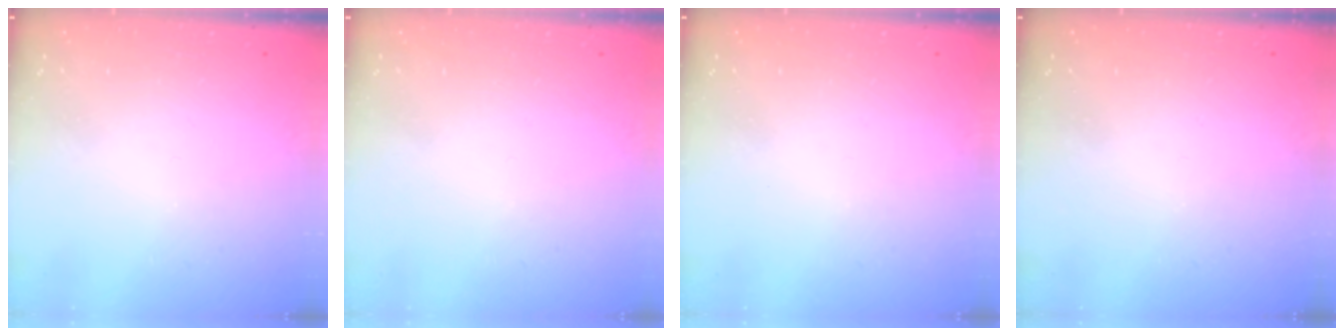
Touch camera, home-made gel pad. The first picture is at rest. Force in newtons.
{"total": 1.5, "press": 1.5, "slide": 0.1}
{"total": 0.0}
{"total": 0.0}